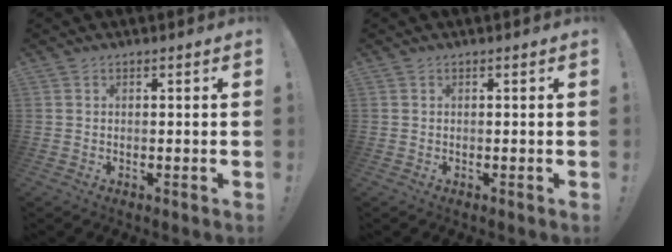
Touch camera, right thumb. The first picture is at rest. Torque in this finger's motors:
{"motor_torque": [0.00, 0.00, -0.01, 0.01, 0.00]}